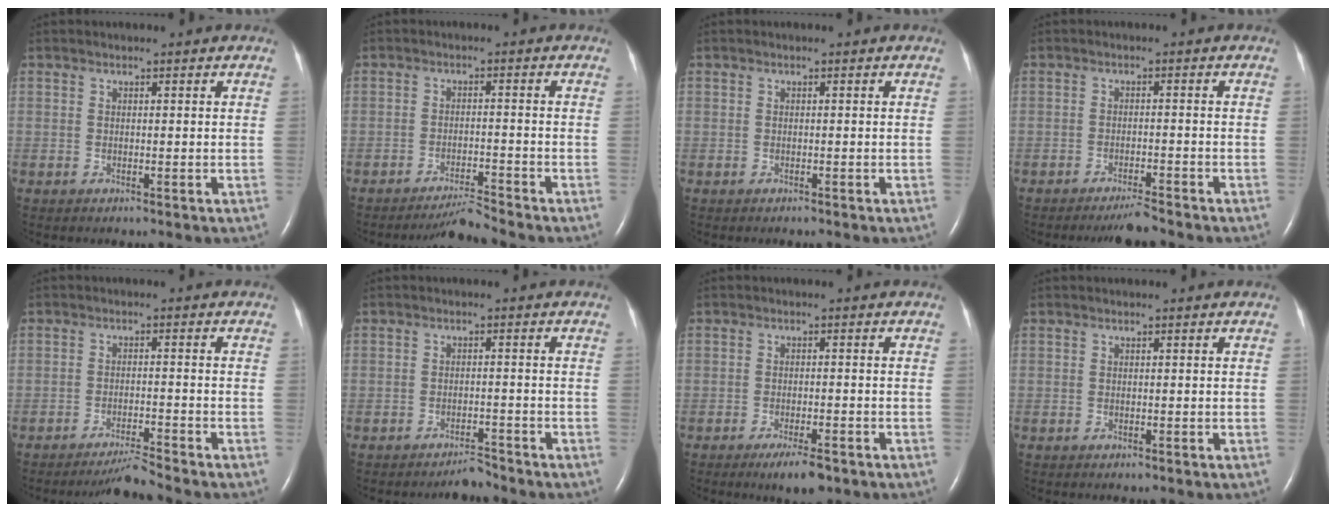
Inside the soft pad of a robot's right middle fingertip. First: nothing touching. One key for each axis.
{"total": 3.7, "fx": -3.4, "fy": -1.3, "fz": 0.4, "tx": -0.008, "ty": -0.016, "tz": -0.060}
{"total": 0.0}
{"total": 3.1, "fx": -2.9, "fy": -0.4, "fz": 1.0, "tx": -0.020, "ty": -0.012, "tz": -0.049}
{"total": 3.6, "fx": -3.3, "fy": -1.3, "fz": 0.7, "tx": -0.014, "ty": -0.018, "tz": -0.059}
{"total": 2.1, "fx": -2.1, "fy": 0.0, "fz": 0.1, "tx": 0.001, "ty": -0.006, "tz": -0.033}
{"total": 4.5, "fx": -3.0, "fy": 0.9, "fz": 3.2, "tx": -0.055, "ty": -0.007, "tz": -0.044}
{"total": 0.0}